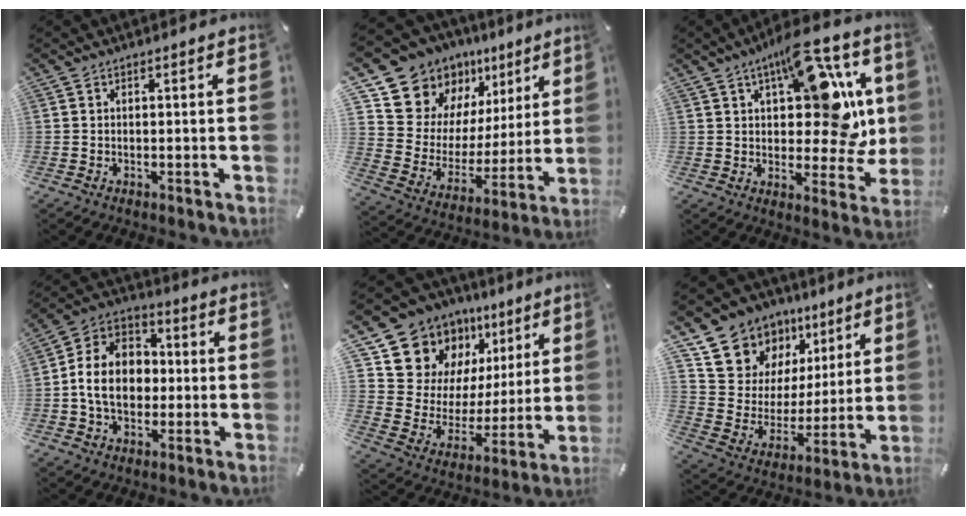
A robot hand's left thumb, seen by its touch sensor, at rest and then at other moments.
{"total": 14.3, "force": [10.5, 9.4, 2.2], "torque": [-0.048, -0.100, 0.191]}
{"total": 19.4, "force": [7.0, 9.3, 15.5], "torque": [-0.206, -0.035, 0.117]}
{"total": 12.3, "force": [-1.7, 9.9, 7.1], "torque": [-0.165, 0.020, -0.033]}
{"total": 15.4, "force": [10.6, 10.7, 3.1], "torque": [-0.056, -0.096, 0.196]}
{"total": 13.3, "force": [8.3, 10.3, 1.7], "torque": [-0.046, -0.072, 0.162]}